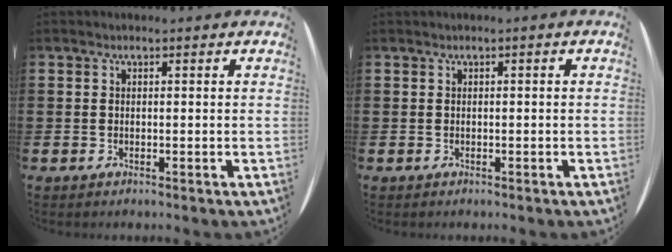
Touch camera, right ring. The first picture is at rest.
{"total": 0.0}